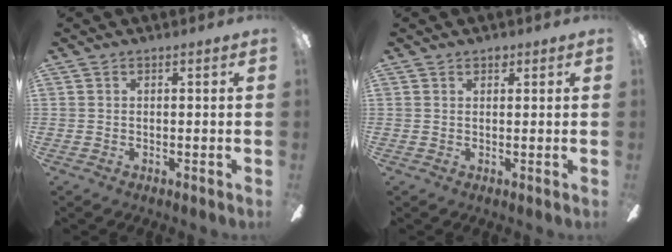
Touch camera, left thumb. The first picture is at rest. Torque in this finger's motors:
{"motor_torque": [-0.01, -0.11, 0.31, 0.38, 0.00]}